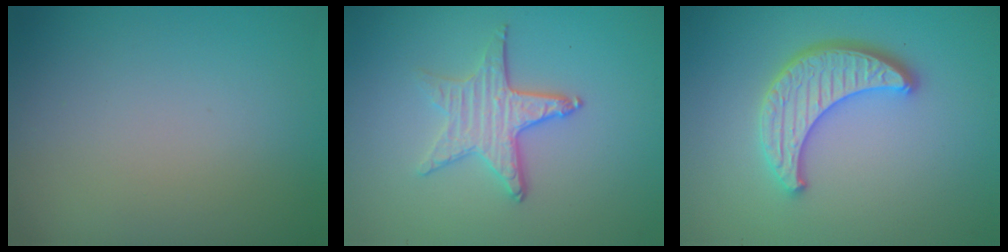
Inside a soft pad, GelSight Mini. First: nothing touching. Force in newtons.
{"total": 3.5, "press": 2.9, "slide": 2.0}
{"total": 4.1, "press": 3.6, "slide": 1.9}